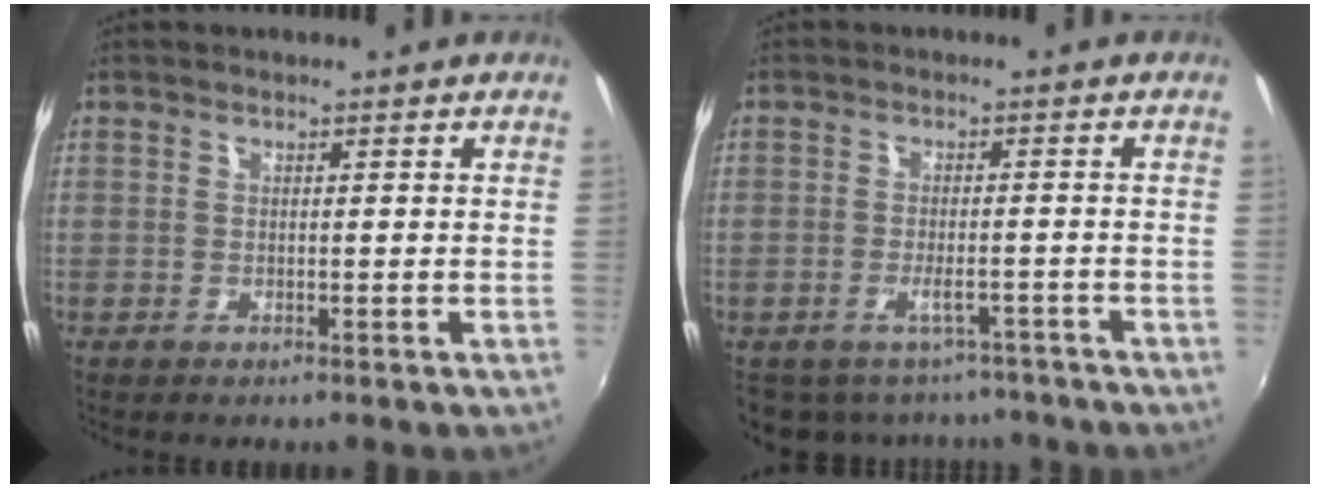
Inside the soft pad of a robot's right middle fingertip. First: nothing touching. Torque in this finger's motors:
{"motor_torque": [1.08, -1.06, 0.09, 0.05]}